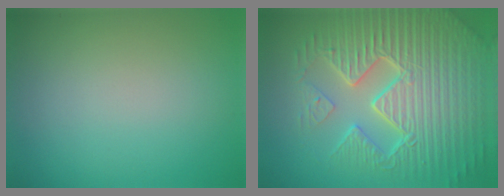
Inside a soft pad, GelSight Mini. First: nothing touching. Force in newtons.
{"total": 10.5, "press": 7.0, "slide": 7.8}